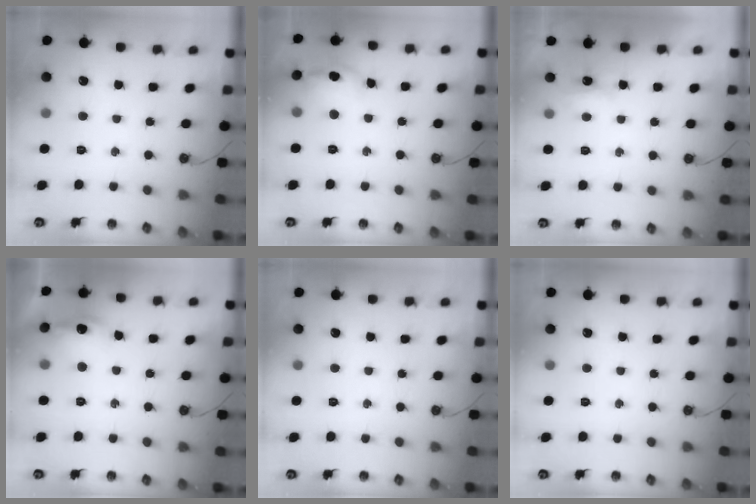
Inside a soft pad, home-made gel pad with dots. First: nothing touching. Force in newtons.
{"total": 9.3, "press": 9.2, "slide": 1.3}
{"total": 3.6, "press": 3.5, "slide": 0.5}
{"total": 10.5, "press": 10.4, "slide": 0.9}
{"total": 0.0}
{"total": 0.0}